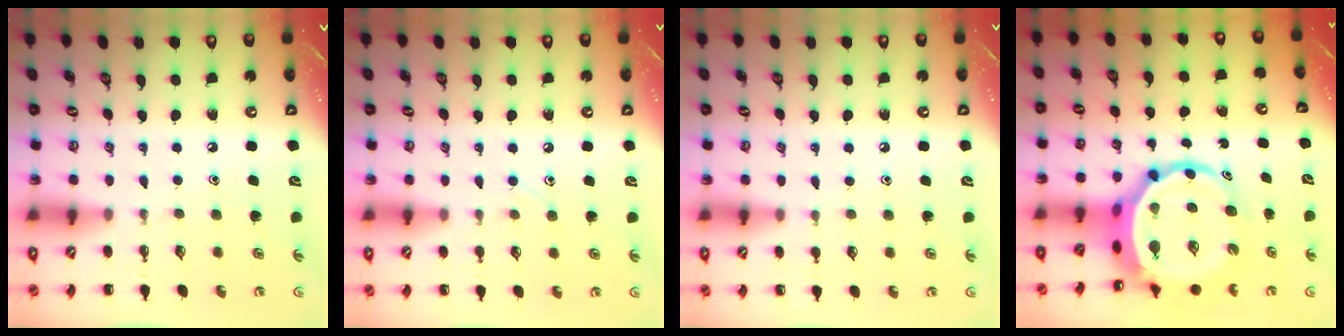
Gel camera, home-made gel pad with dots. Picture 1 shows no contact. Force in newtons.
{"total": 3.7, "press": 3.4, "slide": 1.4}
{"total": 5.1, "press": 4.8, "slide": 1.8}
{"total": 9.0, "press": 8.6, "slide": 2.5}